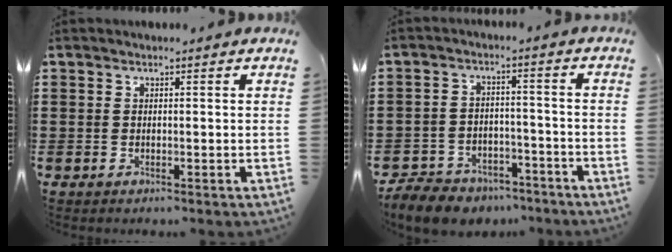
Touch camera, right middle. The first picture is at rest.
{"total": 6.7, "force": [-6.4, 1.7, 1.0], "torque": [-0.029, 0.014, -0.130]}